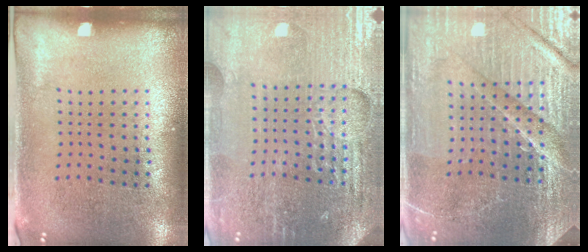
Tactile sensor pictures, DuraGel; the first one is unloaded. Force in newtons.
{"total": 4.7, "press": 4.4, "slide": 1.7}
{"total": 5.4, "press": 5.0, "slide": 2.0}